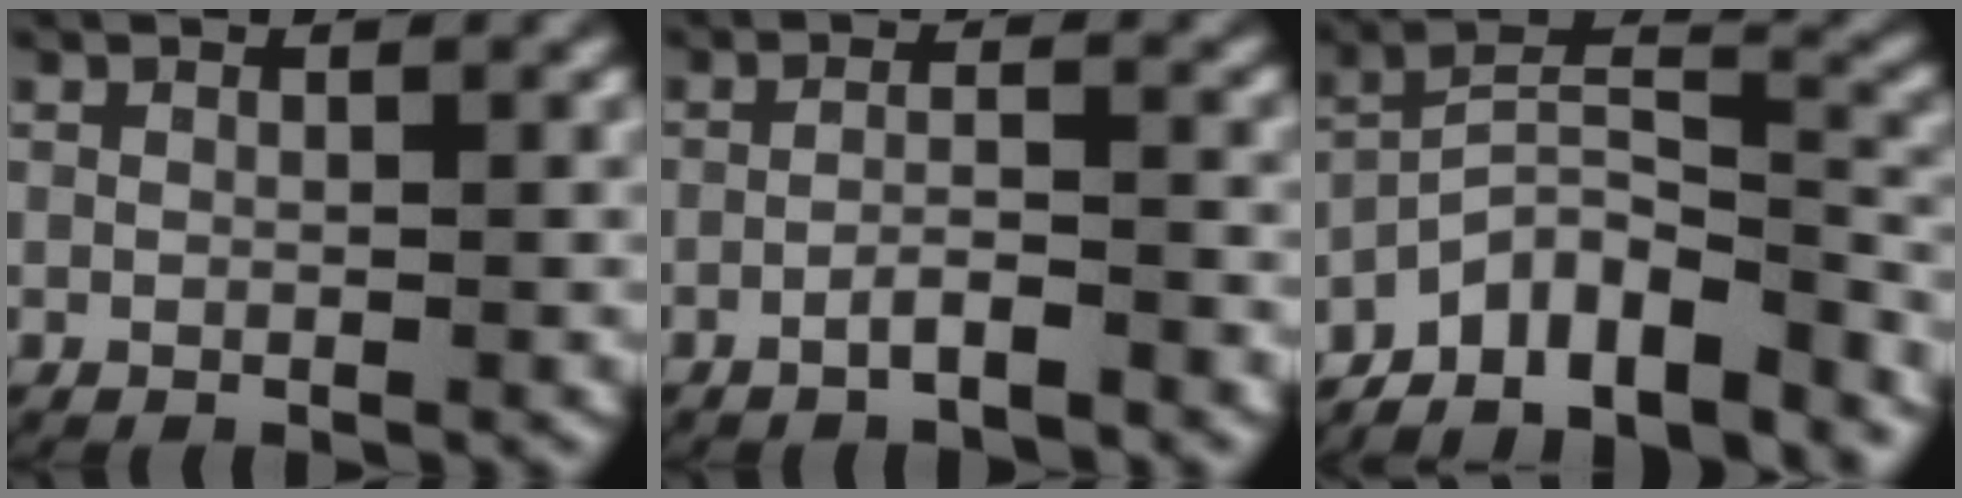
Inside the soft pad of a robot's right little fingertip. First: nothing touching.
{"total": 2.8, "force": [-2.2, 0.4, 1.6], "torque": [-0.028, -0.003, -0.040]}
{"total": 13.9, "force": [-10.3, 6.7, 6.5], "torque": [-0.094, -0.017, -0.162]}